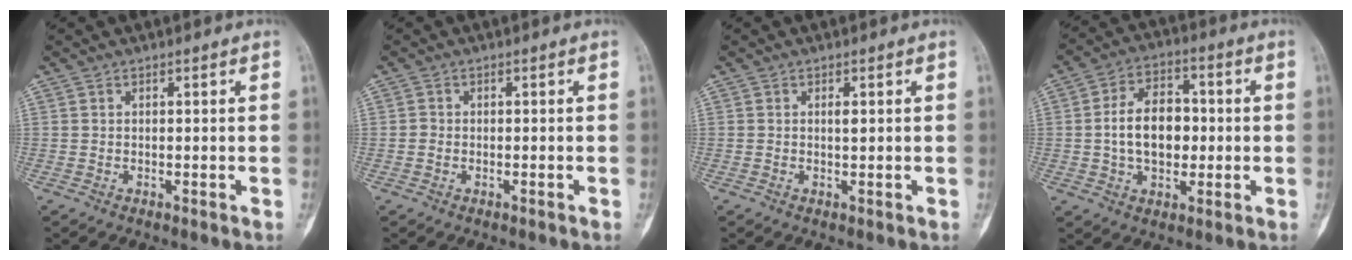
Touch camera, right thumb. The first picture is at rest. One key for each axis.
{"total": 0.9, "fx": -0.4, "fy": 0.7, "fz": 0.4, "tx": -0.002, "ty": 0.004, "tz": -0.010}
{"total": 1.0, "fx": 0.2, "fy": 0.3, "fz": 0.9, "tx": -0.010, "ty": 0.002, "tz": 0.002}
{"total": 11.5, "fx": -0.4, "fy": 7.6, "fz": 8.5, "tx": -0.120, "ty": 0.021, "tz": -0.012}